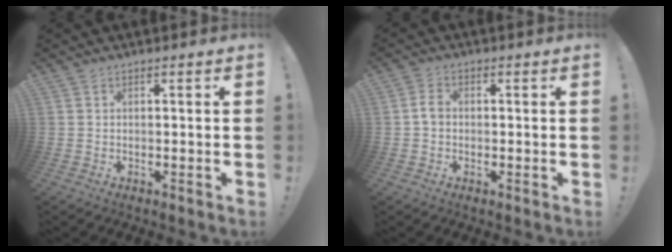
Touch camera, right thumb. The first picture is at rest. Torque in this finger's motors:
{"motor_torque": [0.29, 0.28, -0.36, 0.06, -0.04]}